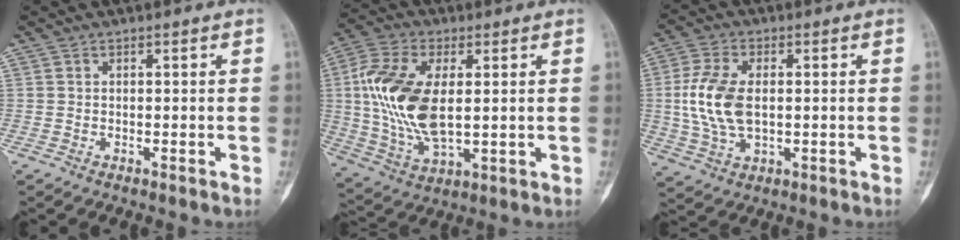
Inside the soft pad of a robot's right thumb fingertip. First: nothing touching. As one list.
[{"total": 17.3, "force": [2.1, 9.0, 14.7], "torque": [-0.306, -0.007, 0.042]}, {"total": 11.0, "force": [0.3, 6.4, 9.0], "torque": [-0.191, 0.003, 0.010]}]